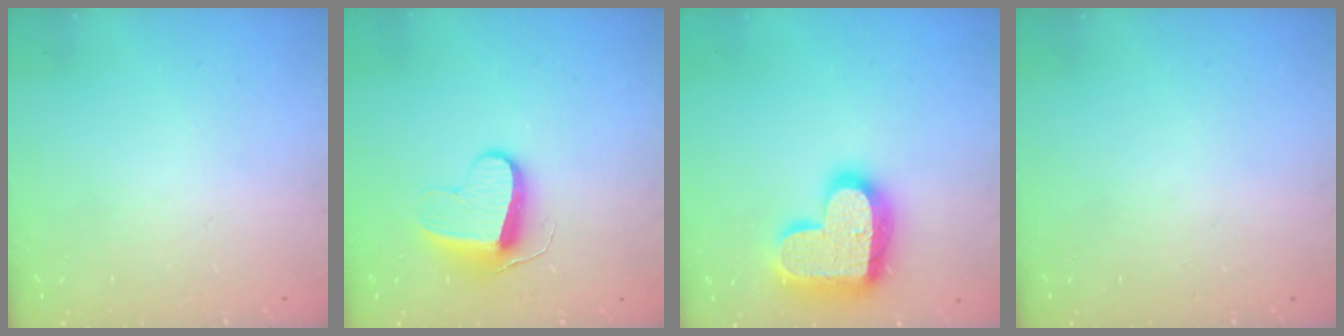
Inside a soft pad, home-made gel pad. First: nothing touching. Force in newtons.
{"total": 11.2, "press": 11.1, "slide": 0.8}
{"total": 21.4, "press": 21.4, "slide": 1.3}
{"total": 0.0}